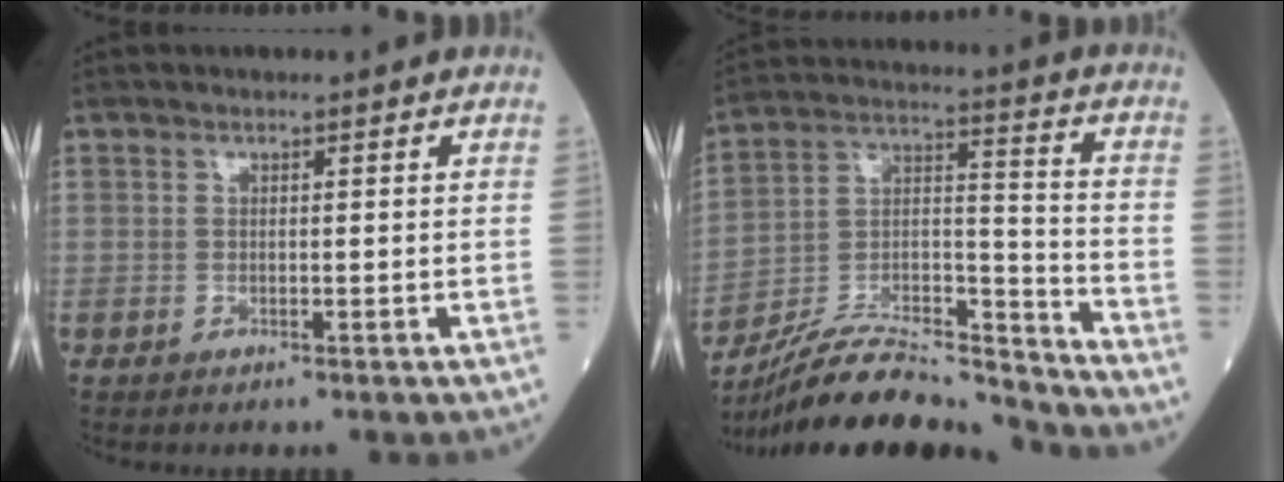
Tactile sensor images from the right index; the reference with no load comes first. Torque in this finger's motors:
{"motor_torque": [0.56, -0.67, 0.46, 0.11]}